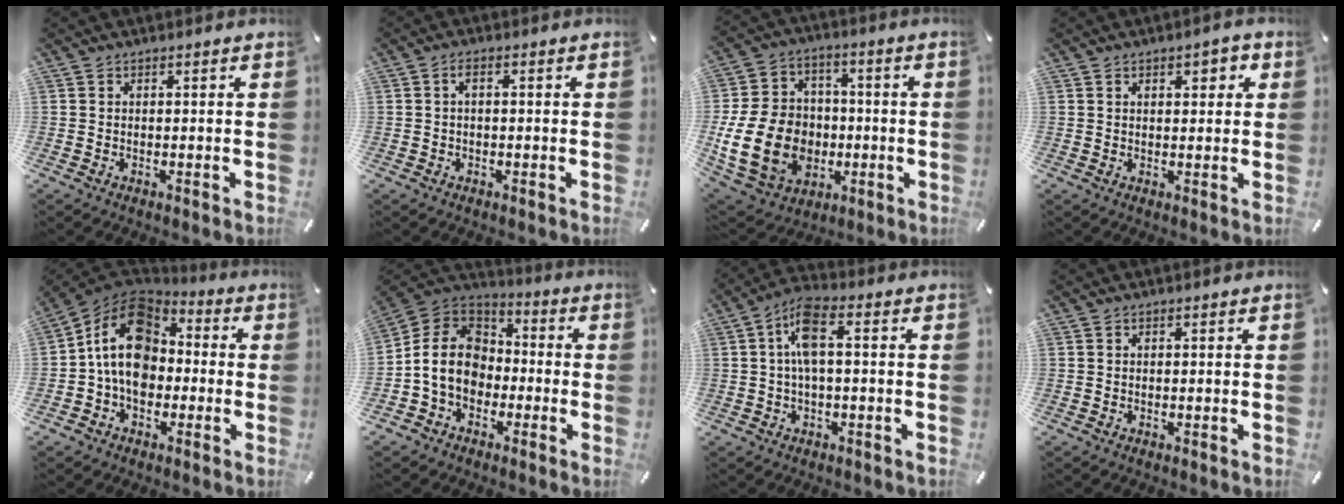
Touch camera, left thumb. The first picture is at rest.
{"total": 1.5, "force": [0.2, 0.7, 1.4], "torque": [-0.028, 0.004, 0.003]}
{"total": 19.2, "force": [-3.9, 15.0, 11.4], "torque": [-0.240, 0.025, -0.057]}
{"total": 2.7, "force": [1.3, 1.5, 1.9], "torque": [-0.024, 0.000, 0.017]}
{"total": 13.7, "force": [-0.3, 10.9, 8.4], "torque": [-0.169, 0.016, -0.006]}
{"total": 11.9, "force": [-3.1, 10.1, 5.6], "torque": [-0.144, 0.029, -0.056]}
{"total": 8.3, "force": [0.5, 3.3, 7.6], "torque": [-0.159, 0.007, 0.007]}
{"total": 0.0}